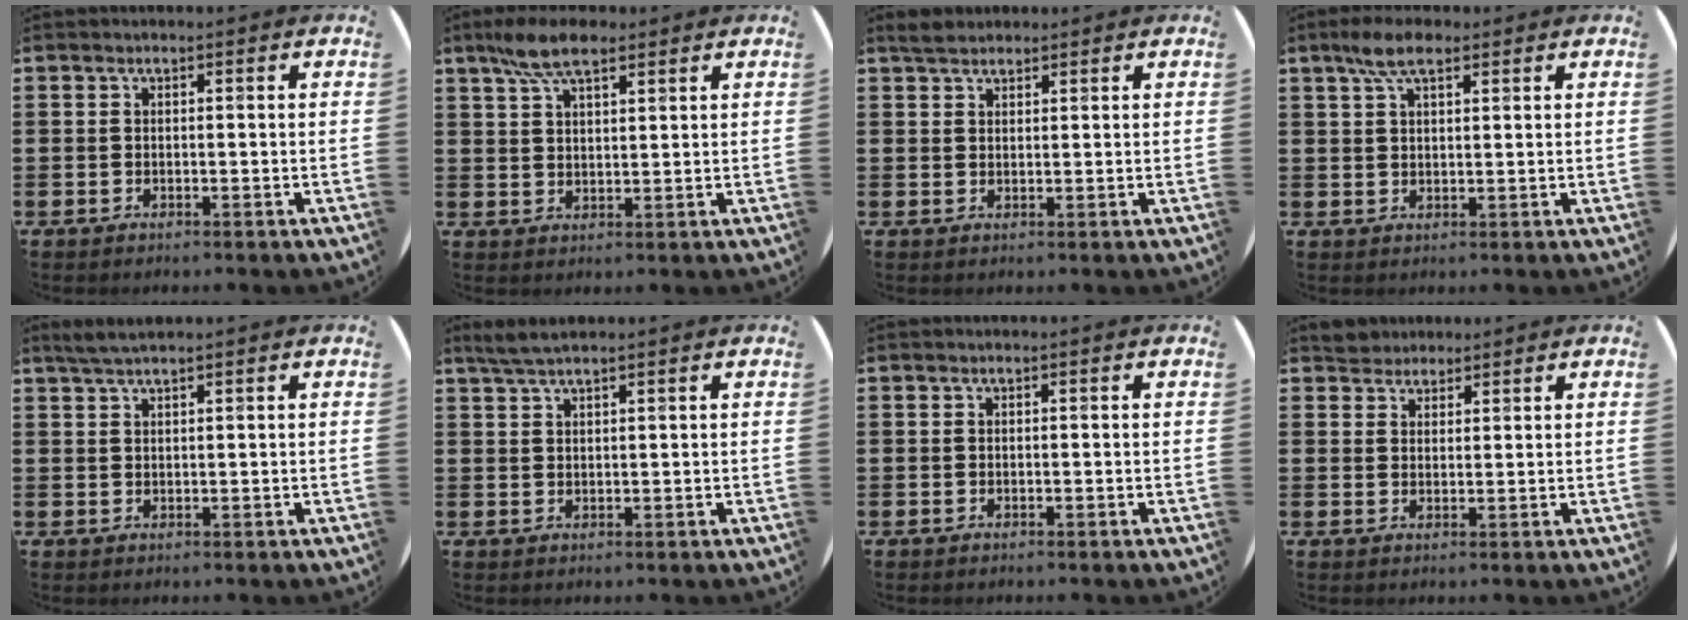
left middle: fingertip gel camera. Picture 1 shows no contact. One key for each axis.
{"total": 6.7, "fx": 4.9, "fy": 2.3, "fz": 3.9, "tx": -0.089, "ty": -0.001, "tz": 0.091}
{"total": 2.3, "fx": 2.1, "fy": 0.8, "fz": 0.2, "tx": 0.000, "ty": 0.002, "tz": 0.041}
{"total": 5.1, "fx": 3.3, "fy": 2.0, "fz": 3.3, "tx": -0.064, "ty": 0.004, "tz": 0.058}
{"total": 2.1, "fx": 1.8, "fy": 0.0, "fz": 1.1, "tx": -0.024, "ty": 0.002, "tz": 0.033}
{"total": 2.5, "fx": 2.1, "fy": 0.2, "fz": 1.3, "tx": -0.029, "ty": 0.003, "tz": 0.038}
{"total": 0.0}
{"total": 2.9, "fx": 2.8, "fy": 1.0, "fz": -0.2, "tx": 0.004, "ty": -0.002, "tz": 0.053}